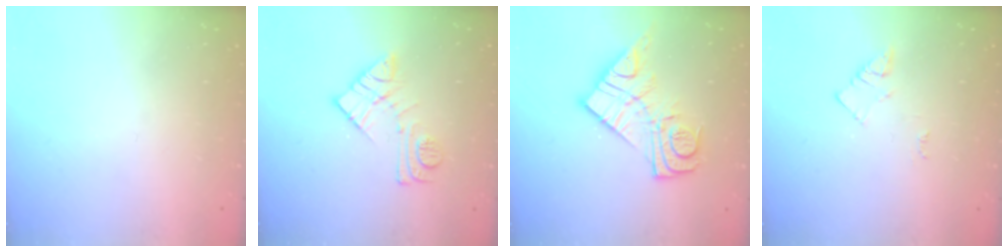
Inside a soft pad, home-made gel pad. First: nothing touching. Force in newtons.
{"total": 11.3, "press": 11.3, "slide": 0.4}
{"total": 16.3, "press": 16.2, "slide": 1.4}
{"total": 3.1, "press": 3.1, "slide": 0.4}